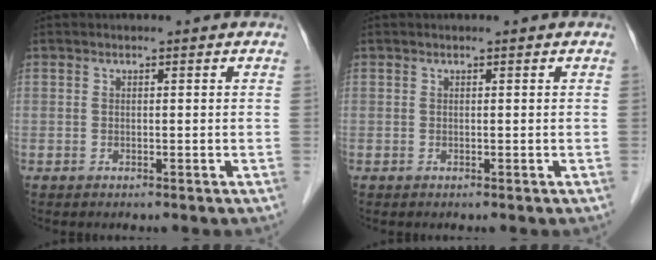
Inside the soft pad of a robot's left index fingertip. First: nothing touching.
{"total": 0.0}